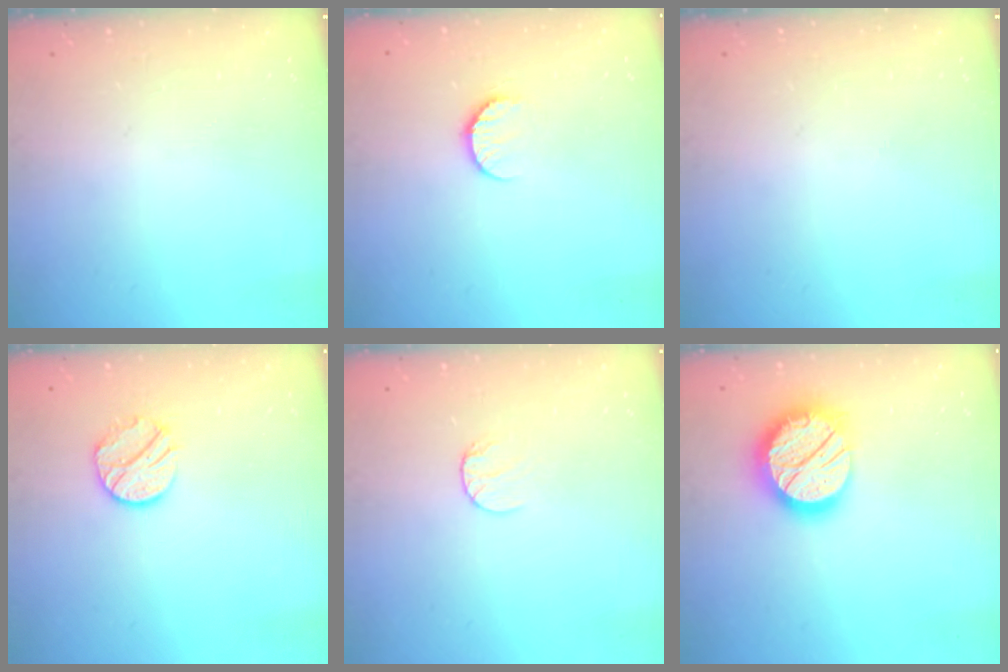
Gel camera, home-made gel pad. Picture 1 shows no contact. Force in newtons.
{"total": 7.8, "press": 7.7, "slide": 0.7}
{"total": 0.0}
{"total": 9.4, "press": 9.4, "slide": 0.2}
{"total": 5.9, "press": 5.8, "slide": 0.6}
{"total": 18.4, "press": 18.3, "slide": 1.7}